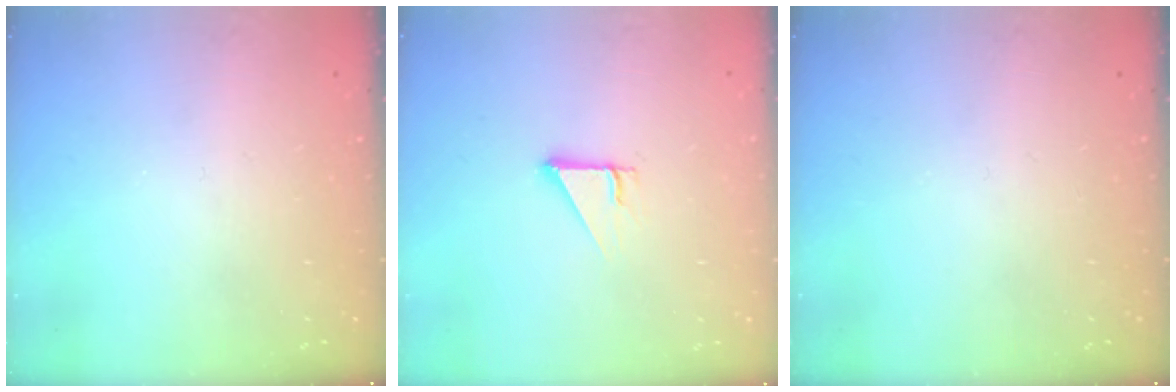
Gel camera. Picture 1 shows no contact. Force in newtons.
{"total": 2.5, "press": 2.5, "slide": 0.1}
{"total": 0.0}